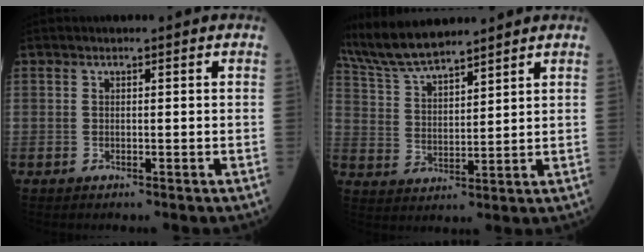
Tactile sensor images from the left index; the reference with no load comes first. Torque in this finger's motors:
{"motor_torque": [0.13, -0.13, 0.13, 0.06]}